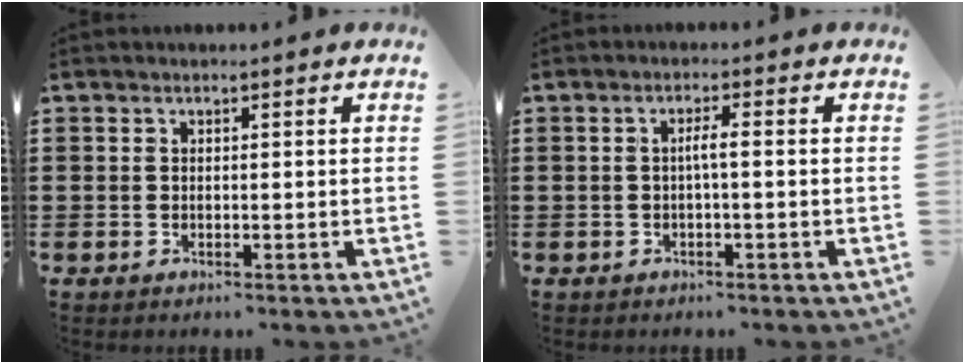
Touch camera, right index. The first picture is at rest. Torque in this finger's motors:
{"motor_torque": [0.50, -0.27, 0.06, 0.07]}